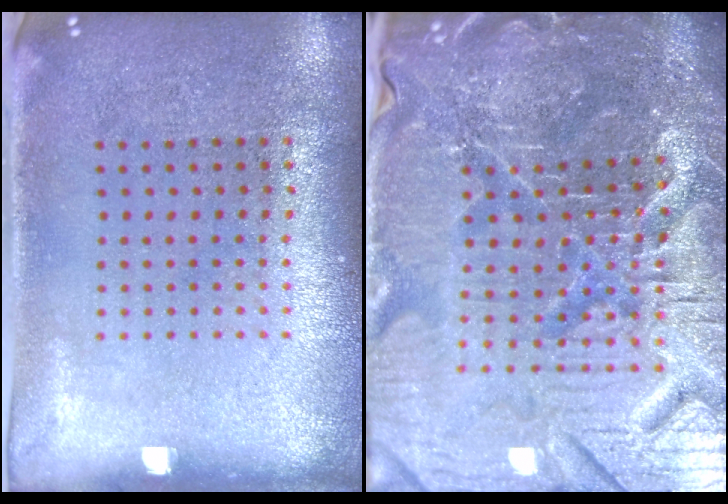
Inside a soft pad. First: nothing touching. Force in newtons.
{"total": 6.5, "press": 5.9, "slide": 2.7}